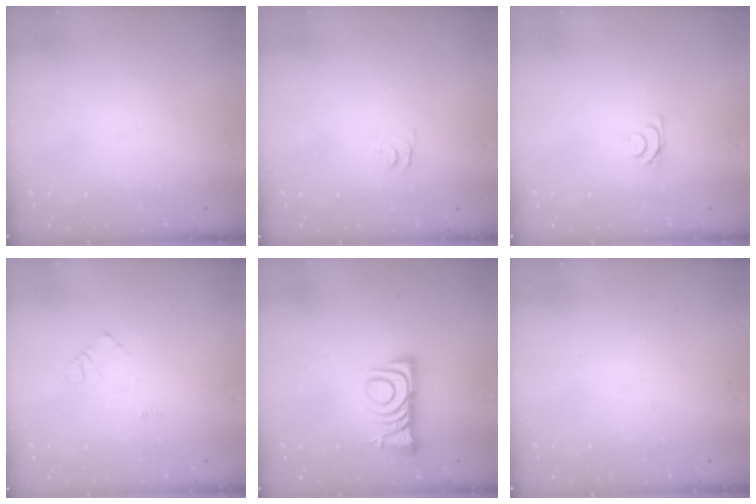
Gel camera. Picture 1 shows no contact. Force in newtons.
{"total": 4.4, "press": 4.4, "slide": 0.4}
{"total": 5.1, "press": 5.0, "slide": 0.9}
{"total": 5.4, "press": 5.4, "slide": 0.5}
{"total": 7.6, "press": 7.6, "slide": 0.7}
{"total": 2.8, "press": 2.8, "slide": 0.4}